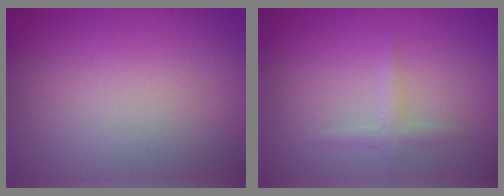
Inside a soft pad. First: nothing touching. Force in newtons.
{"total": 1.3, "press": 1.3, "slide": 0.0}